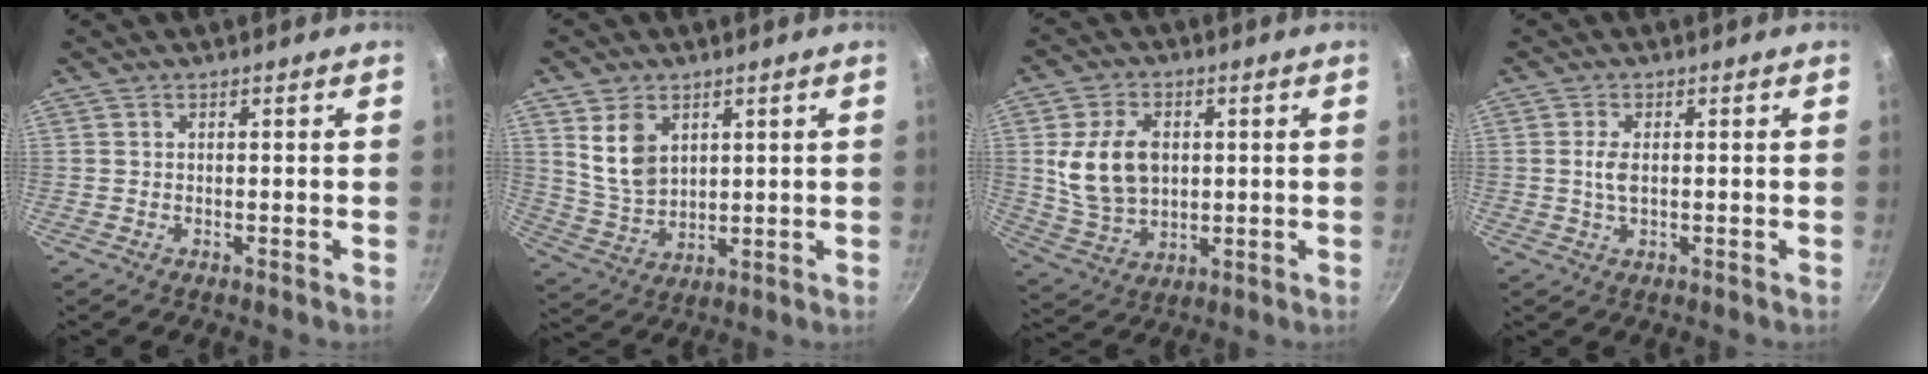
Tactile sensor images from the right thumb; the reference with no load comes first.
{"total": 8.5, "force": [3.1, 6.4, 4.7], "torque": [-0.064, -0.022, 0.073]}
{"total": 12.6, "force": [1.7, 9.1, 8.5], "torque": [-0.137, -0.007, 0.041]}
{"total": 3.0, "force": [0.3, 1.6, 2.5], "torque": [-0.049, 0.001, 0.005]}